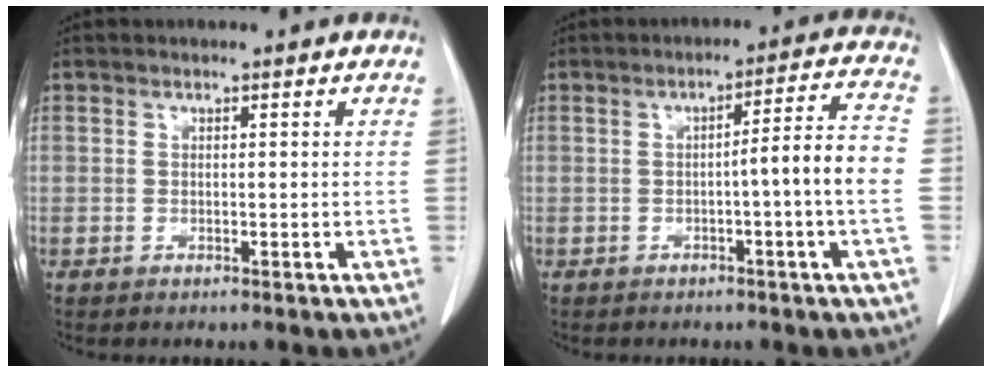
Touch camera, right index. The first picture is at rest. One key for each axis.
{"total": 7.1, "fx": -1.5, "fy": -0.9, "fz": 6.9, "tx": -0.096, "ty": 0.014, "tz": -0.021}